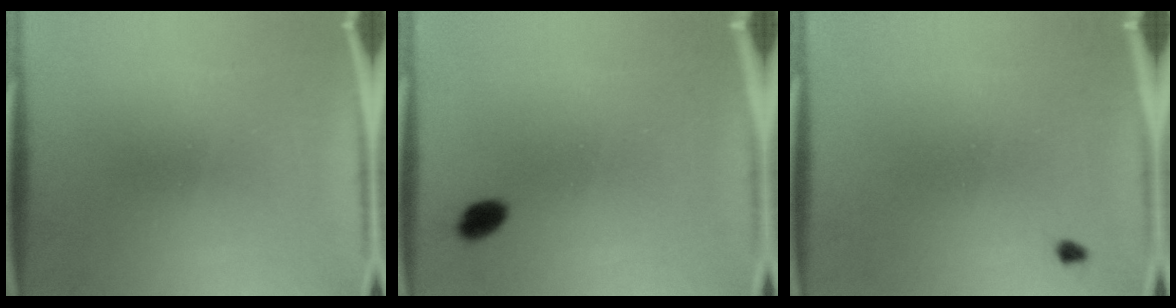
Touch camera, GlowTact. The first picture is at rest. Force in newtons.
{"total": 2.9}
{"total": 0.7}